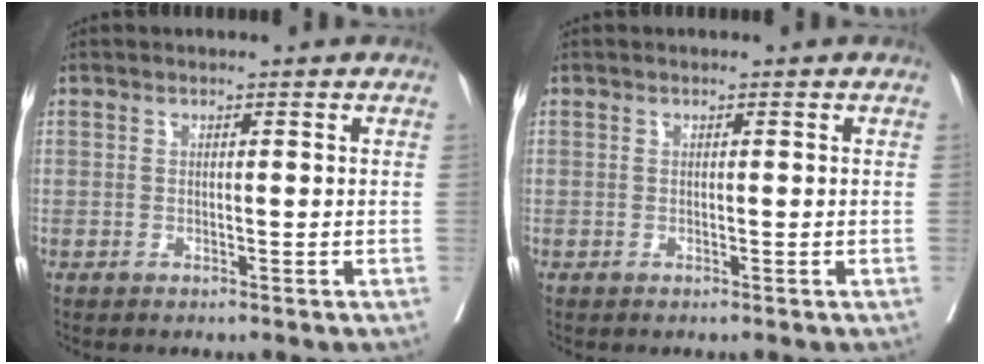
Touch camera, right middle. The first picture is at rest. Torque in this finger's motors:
{"motor_torque": [0.54, -0.75, 0.07, 0.05]}